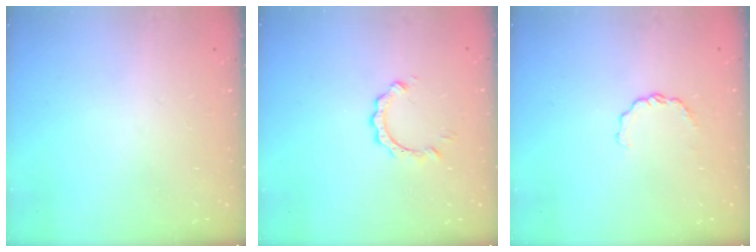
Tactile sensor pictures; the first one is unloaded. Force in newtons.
{"total": 3.0, "press": 3.0, "slide": 0.1}
{"total": 3.1, "press": 3.1, "slide": 0.3}